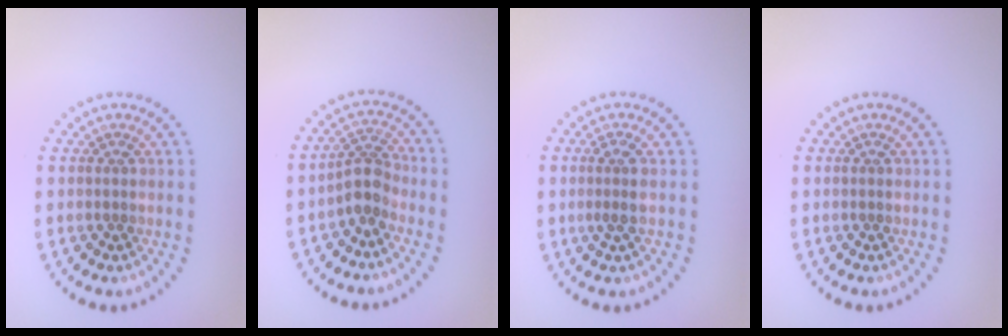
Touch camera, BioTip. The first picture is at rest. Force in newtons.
{"total": 2.6, "press": 2.0, "slide": 1.6}
{"total": 1.7, "press": 1.4, "slide": 1.0}
{"total": 0.0}